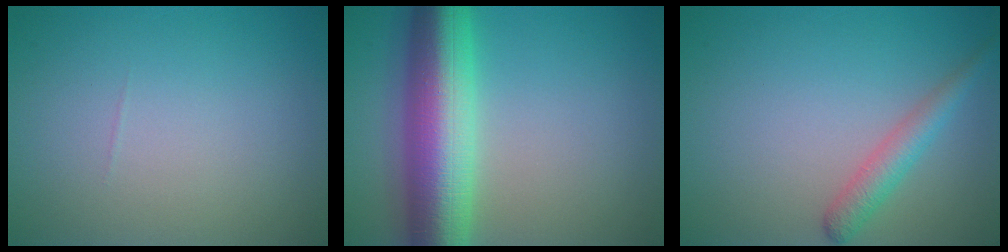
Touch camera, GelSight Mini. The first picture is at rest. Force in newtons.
{"total": 10.7, "press": 10.6, "slide": 0.2}
{"total": 2.5, "press": 2.5, "slide": 0.1}